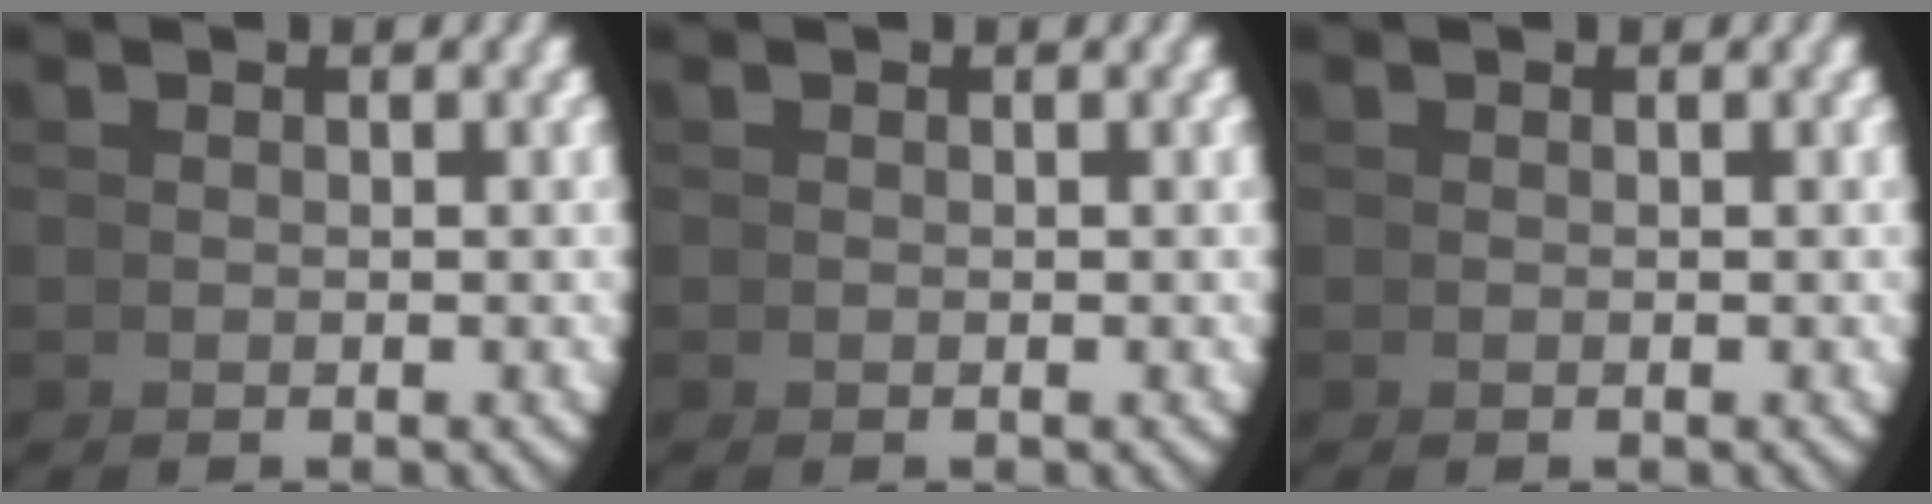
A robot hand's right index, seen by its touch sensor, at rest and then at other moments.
{"total": 0.0}
{"total": 0.0}